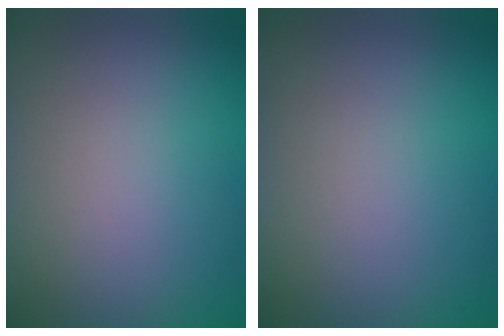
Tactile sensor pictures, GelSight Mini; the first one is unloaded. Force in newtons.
{"total": 0.0}